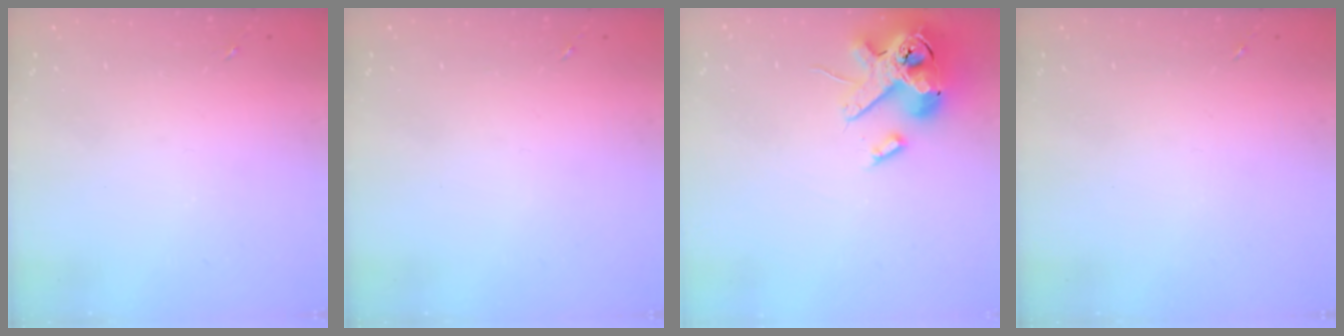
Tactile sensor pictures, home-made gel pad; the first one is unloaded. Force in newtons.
{"total": 0.0}
{"total": 15.9, "press": 15.7, "slide": 2.7}
{"total": 0.0}